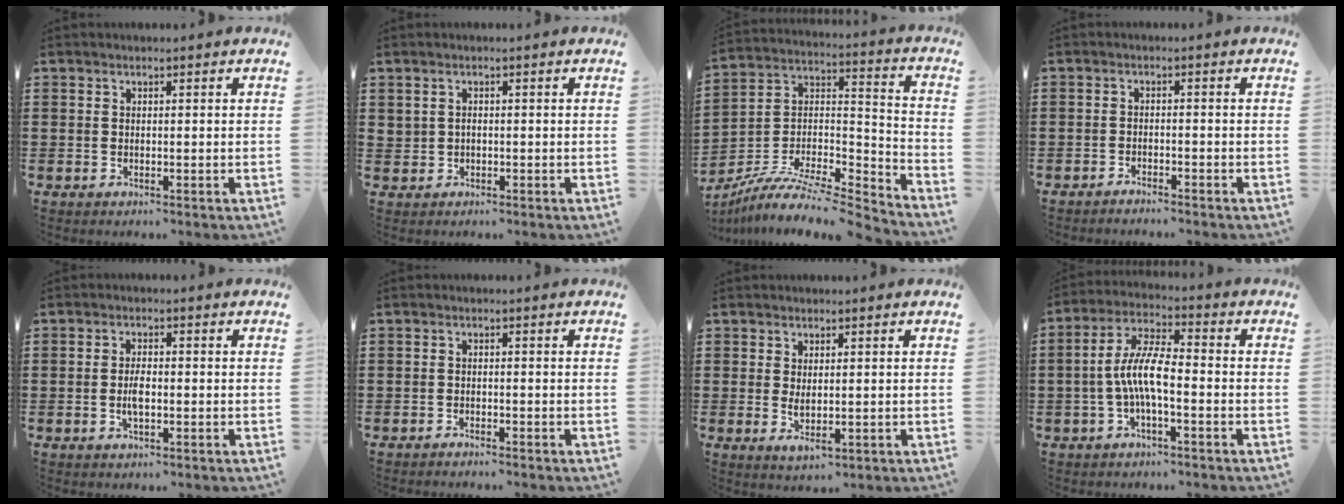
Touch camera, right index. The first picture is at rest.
{"total": 0.9, "force": [0.1, 0.8, 0.4], "torque": [-0.011, 0.006, 0.001]}
{"total": 8.7, "force": [-7.2, 2.3, 4.2], "torque": [-0.091, -0.002, -0.148]}
{"total": 1.4, "force": [-1.4, 0.1, 0.0], "torque": [-0.004, 0.005, -0.031]}
{"total": 2.8, "force": [-0.6, 1.2, 2.5], "torque": [-0.055, 0.000, -0.012]}
{"total": 1.0, "force": [-1.0, 0.1, 0.0], "torque": [-0.002, 0.003, -0.021]}
{"total": 2.5, "force": [0.2, 0.9, 2.3], "torque": [-0.052, -0.003, 0.002]}
{"total": 7.7, "force": [-1.8, 2.0, 7.2], "torque": [-0.159, -0.007, -0.040]}